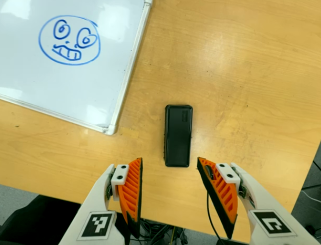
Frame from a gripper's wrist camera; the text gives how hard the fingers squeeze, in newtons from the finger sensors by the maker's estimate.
{"total": 0.0}